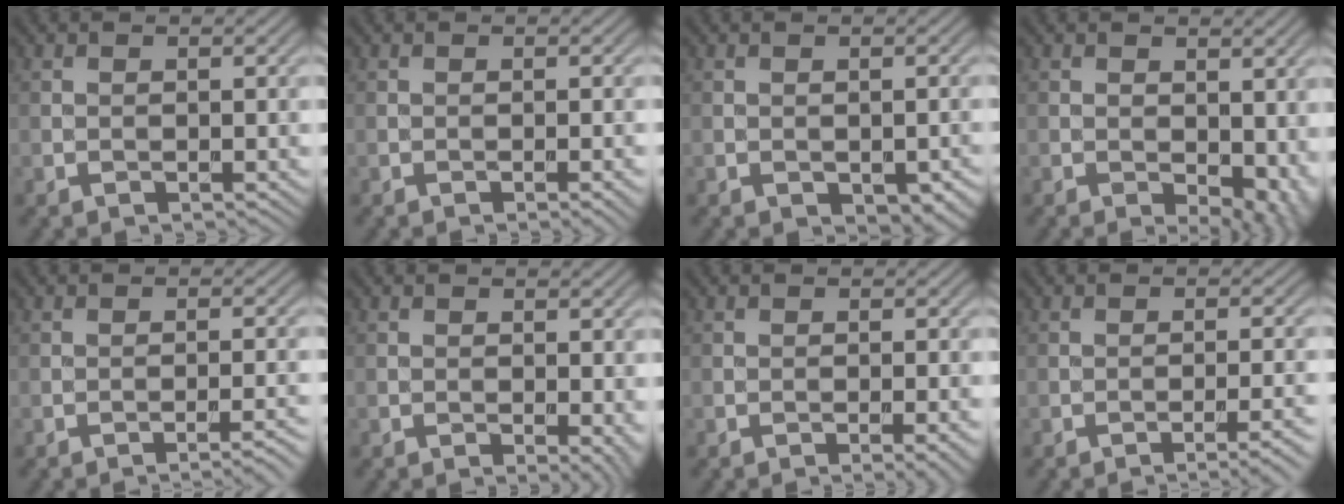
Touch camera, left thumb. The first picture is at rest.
{"total": 1.4, "force": [-0.6, 0.1, 1.2], "torque": [-0.016, 0.000, -0.008]}
{"total": 2.8, "force": [-1.1, 1.5, 2.1], "torque": [-0.029, -0.010, -0.007]}
{"total": 5.7, "force": [-0.8, 3.3, 4.5], "torque": [-0.066, -0.019, 0.000]}
{"total": 3.4, "force": [-2.2, 0.5, 2.5], "torque": [-0.030, 0.013, -0.041]}
{"total": 1.8, "force": [-0.3, 0.5, 1.7], "torque": [-0.020, -0.007, -0.004]}
{"total": 2.3, "force": [-1.0, 0.3, 2.1], "torque": [-0.026, 0.004, -0.019]}
{"total": 4.1, "force": [-2.4, 0.7, 3.2], "torque": [-0.044, 0.013, -0.042]}